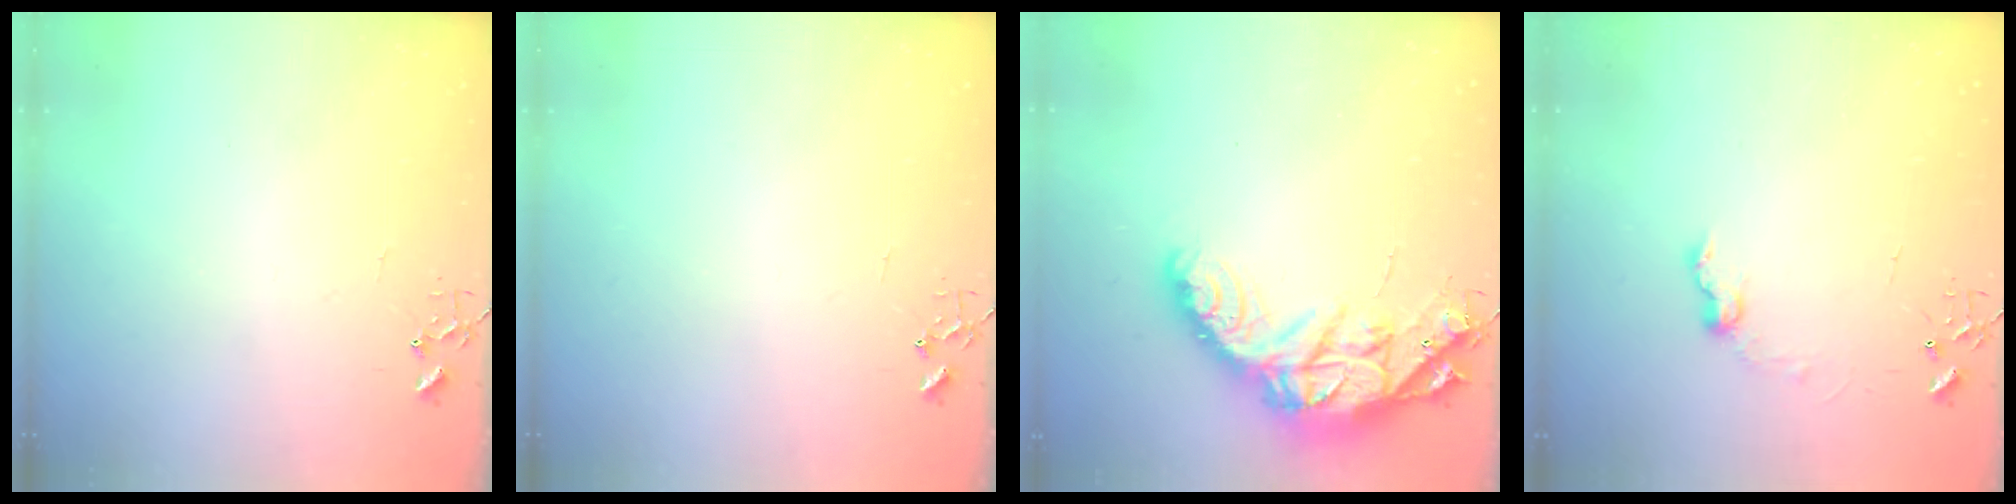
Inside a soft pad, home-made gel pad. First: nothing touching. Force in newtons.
{"total": 0.0}
{"total": 19.5, "press": 19.4, "slide": 1.3}
{"total": 7.8, "press": 7.8, "slide": 0.8}